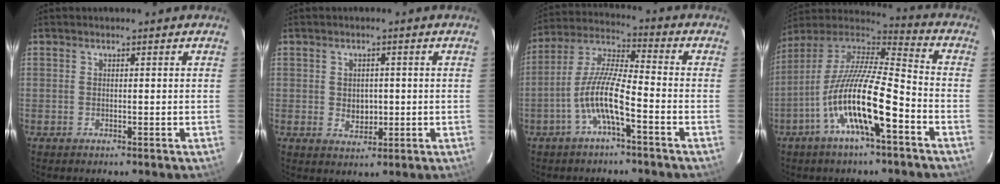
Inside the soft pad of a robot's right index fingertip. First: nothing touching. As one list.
[{"total": 3.7, "force": [-0.1, 3.0, 2.2], "torque": [-0.035, 0.002, 0.004]}, {"total": 9.7, "force": [-4.2, 1.4, 8.7], "torque": [-0.188, 0.009, -0.083]}, {"total": 17.7, "force": [-7.7, 3.7, 15.6], "torque": [-0.283, -0.019, -0.150]}]